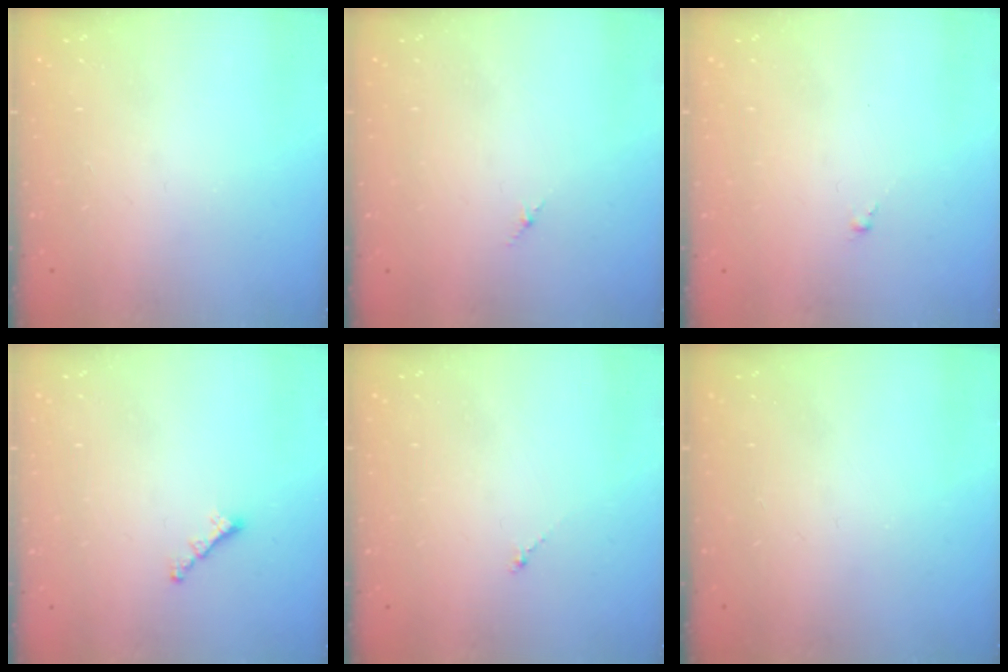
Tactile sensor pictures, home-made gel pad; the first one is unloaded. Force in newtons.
{"total": 1.8, "press": 1.7, "slide": 0.6}
{"total": 0.5, "press": 0.4, "slide": 0.4}
{"total": 1.6, "press": 1.5, "slide": 0.5}
{"total": 0.7, "press": 0.6, "slide": 0.4}
{"total": 0.0}